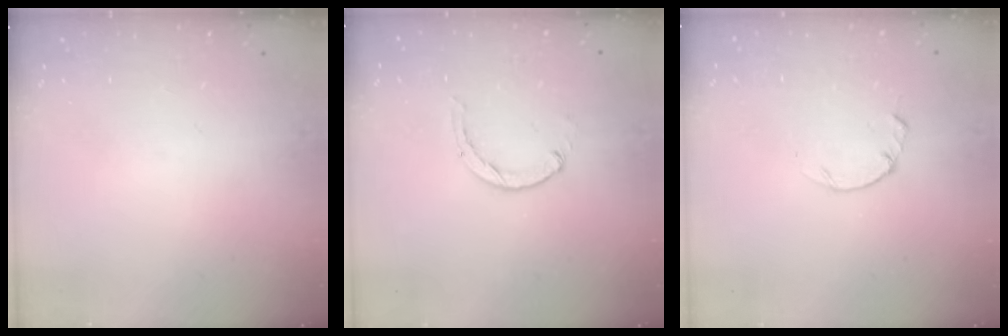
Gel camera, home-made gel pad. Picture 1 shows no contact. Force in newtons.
{"total": 0.8, "press": 0.8, "slide": 0.2}
{"total": 0.5, "press": 0.4, "slide": 0.3}